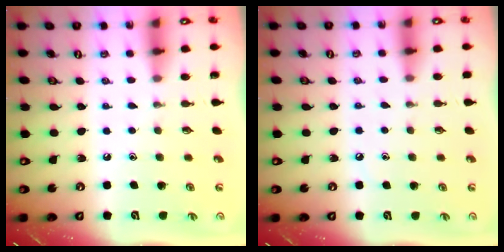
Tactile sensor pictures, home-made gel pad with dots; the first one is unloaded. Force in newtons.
{"total": 4.4, "press": 4.3, "slide": 0.7}